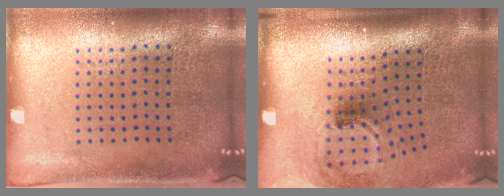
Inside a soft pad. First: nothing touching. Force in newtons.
{"total": 1.8, "press": 1.2, "slide": 1.4}